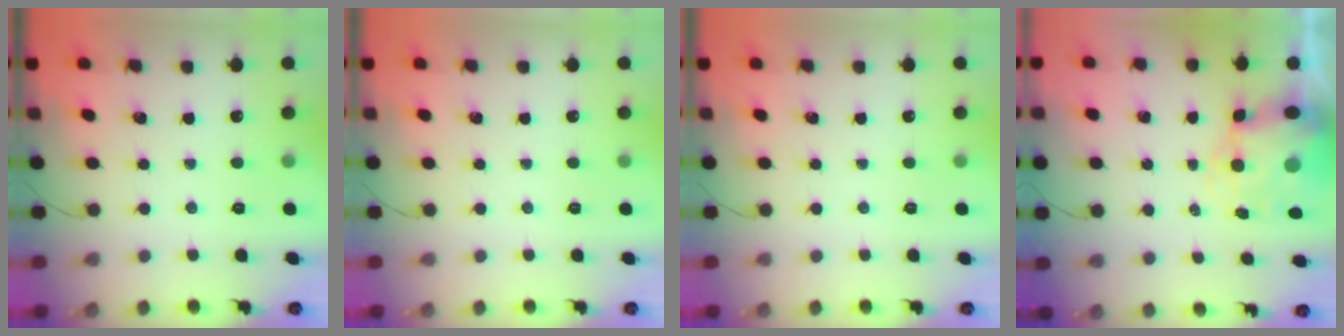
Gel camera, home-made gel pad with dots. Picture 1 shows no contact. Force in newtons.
{"total": 0.0}
{"total": 0.0}
{"total": 7.7, "press": 7.4, "slide": 2.1}